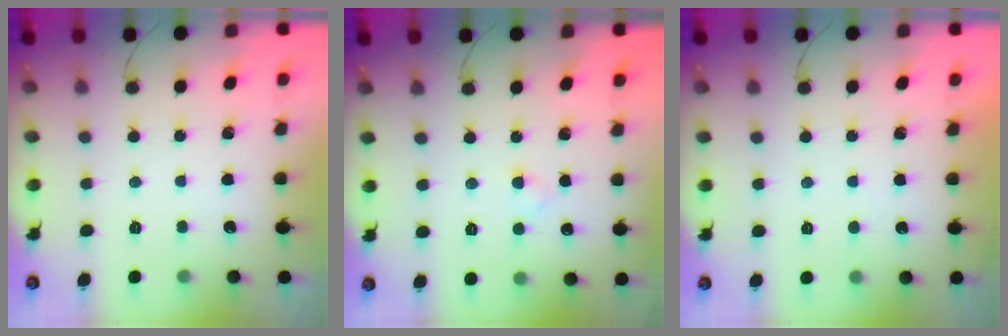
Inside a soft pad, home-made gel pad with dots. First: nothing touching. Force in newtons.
{"total": 1.5, "press": 1.3, "slide": 0.8}
{"total": 0.9, "press": 0.9, "slide": 0.1}